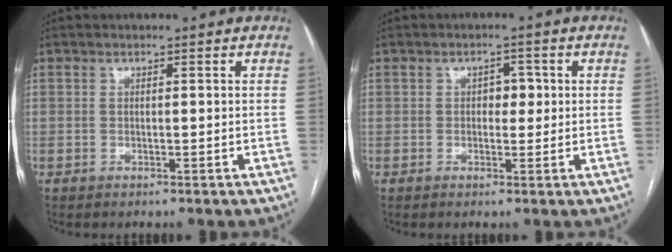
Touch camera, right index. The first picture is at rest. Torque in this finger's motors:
{"motor_torque": [0.40, -0.04, 0.03, 0.03]}